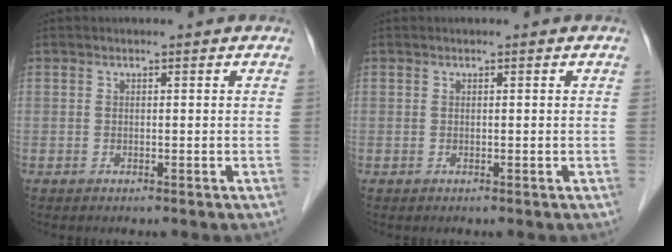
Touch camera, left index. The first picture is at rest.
{"total": 0.0}